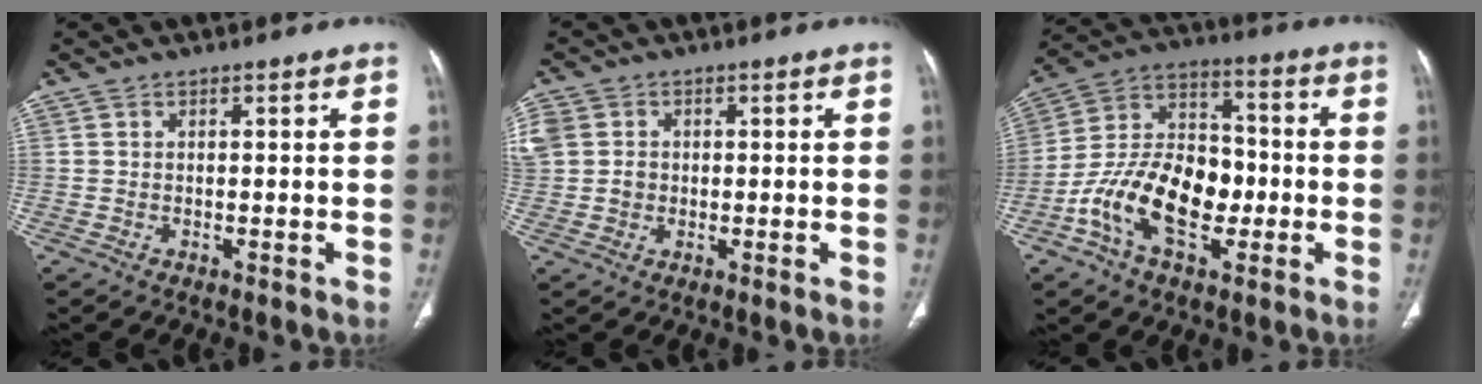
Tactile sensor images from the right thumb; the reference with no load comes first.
{"total": 9.1, "force": [1.0, 8.0, 4.1], "torque": [-0.125, 0.022, 0.027]}
{"total": 17.2, "force": [-4.8, 10.5, 12.8], "torque": [-0.208, 0.038, -0.089]}